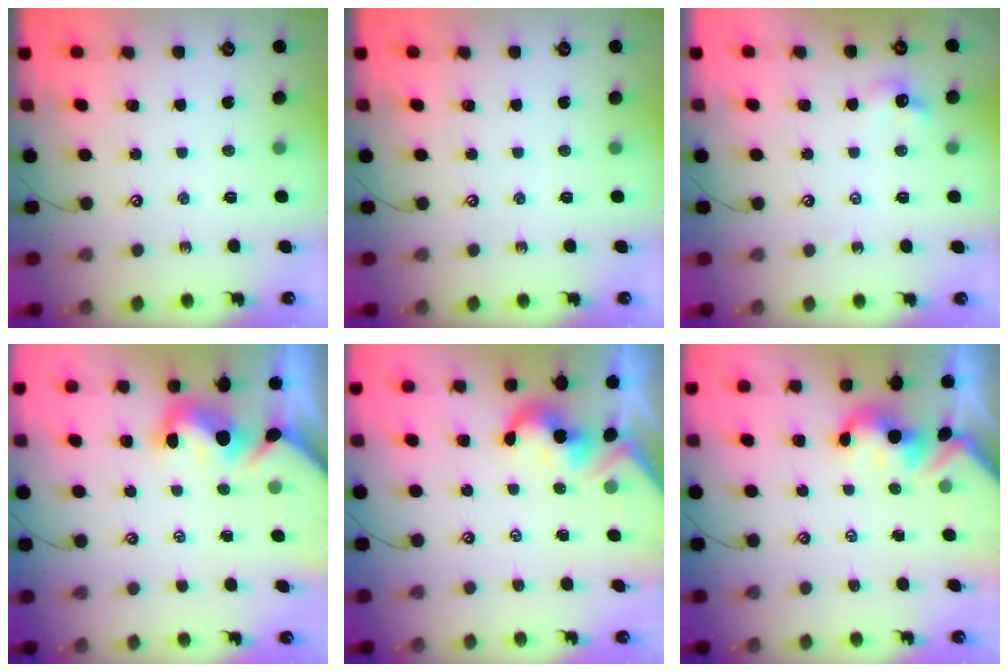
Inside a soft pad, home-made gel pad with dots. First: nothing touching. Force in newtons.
{"total": 0.0}
{"total": 6.3, "press": 6.3, "slide": 0.8}
{"total": 1.5, "press": 1.2, "slide": 0.9}
{"total": 2.1, "press": 2.1, "slide": 0.4}
{"total": 1.8, "press": 1.7, "slide": 0.6}